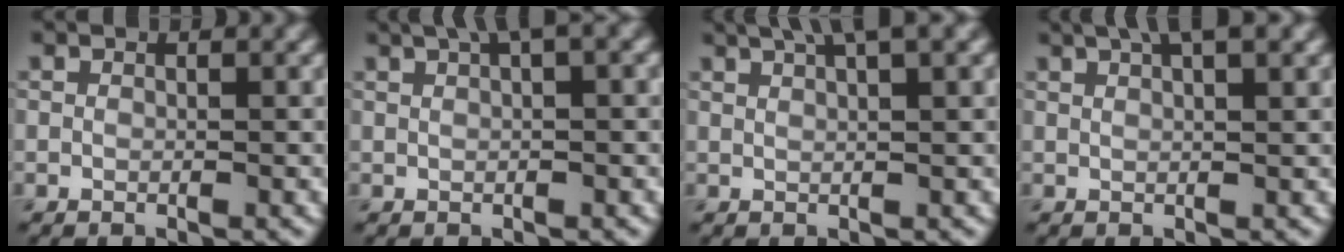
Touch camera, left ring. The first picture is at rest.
{"total": 3.8, "force": [2.2, 0.8, 3.0], "torque": [-0.039, 0.018, 0.037]}
{"total": 4.6, "force": [3.1, 0.8, 3.4], "torque": [-0.040, 0.015, 0.038]}
{"total": 5.1, "force": [3.3, 1.5, 3.6], "torque": [-0.035, 0.016, 0.028]}